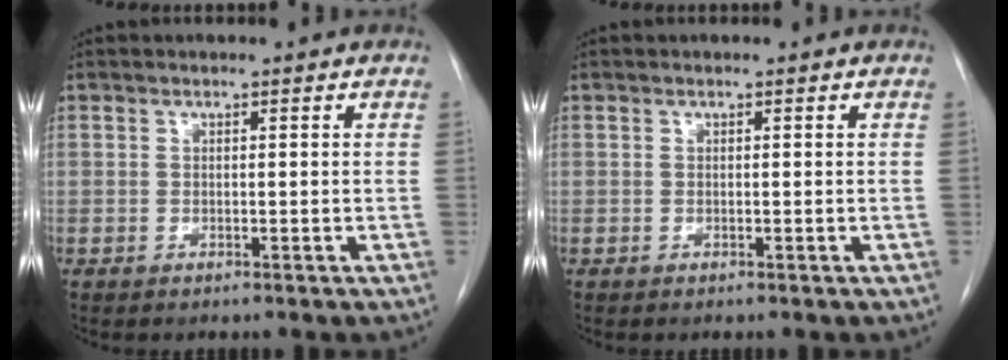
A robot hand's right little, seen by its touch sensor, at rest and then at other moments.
{"total": 0.0}